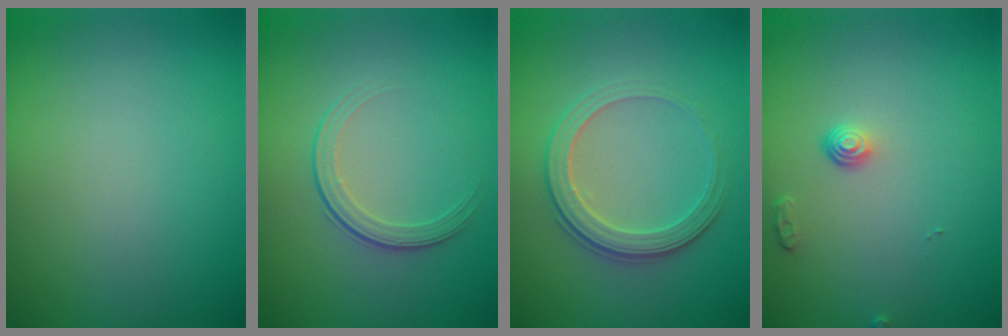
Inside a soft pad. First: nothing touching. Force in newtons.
{"total": 1.9, "press": 1.3, "slide": 1.5}
{"total": 3.1, "press": 2.9, "slide": 1.1}
{"total": 1.1, "press": 0.8, "slide": 0.8}